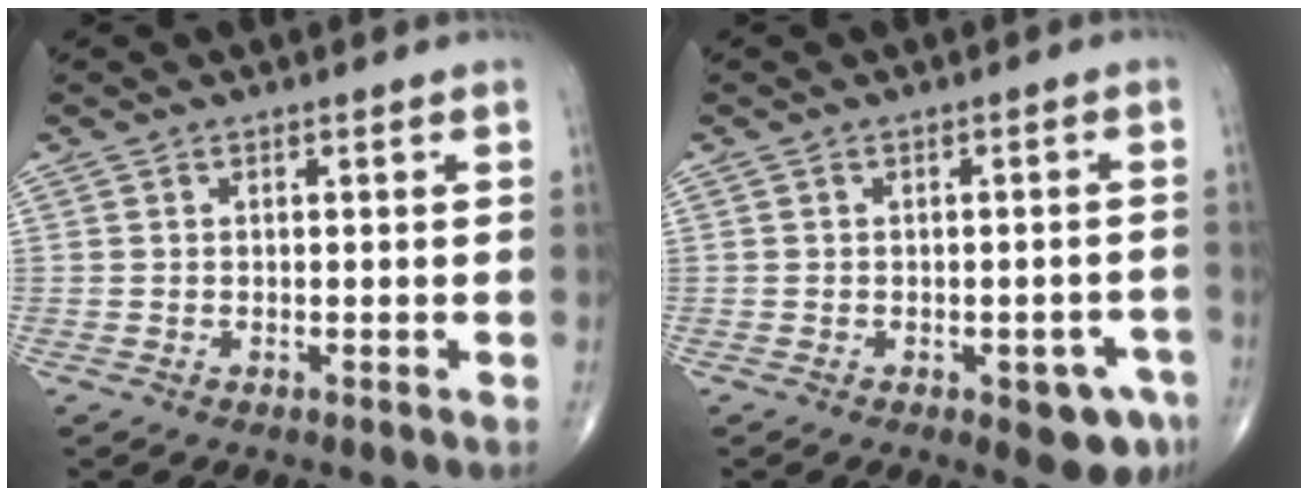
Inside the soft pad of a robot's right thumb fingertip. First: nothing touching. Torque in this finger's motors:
{"motor_torque": [0.44, 0.85, -0.06, -0.14, 0.16]}